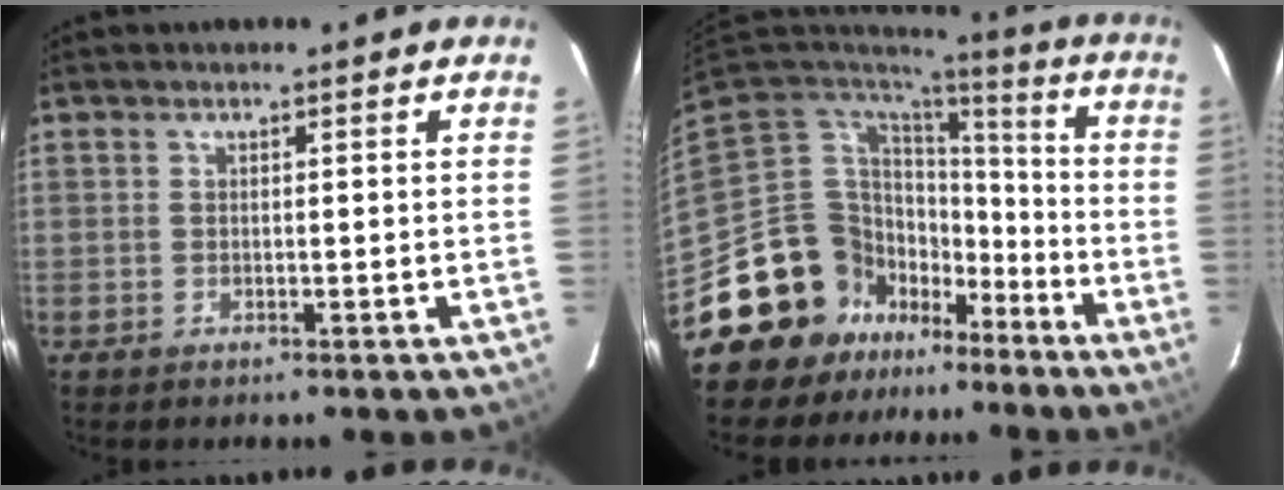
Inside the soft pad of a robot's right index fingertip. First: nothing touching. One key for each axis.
{"total": 15.9, "fx": -11.0, "fy": 11.4, "fz": 1.9, "tx": -0.067, "ty": 0.048, "tz": -0.187}